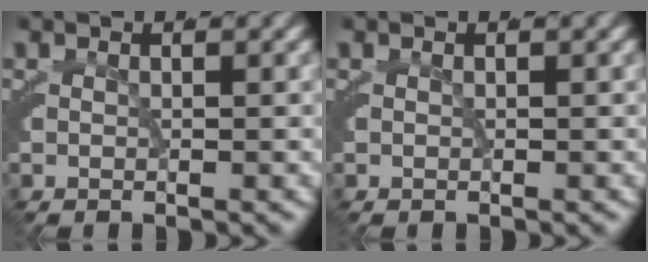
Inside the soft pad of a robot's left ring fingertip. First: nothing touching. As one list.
[{"total": 0.0}]